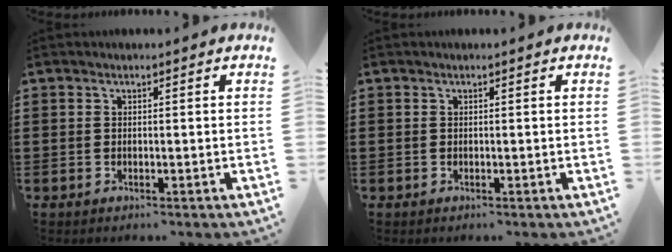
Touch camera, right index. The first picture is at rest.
{"total": 0.0}